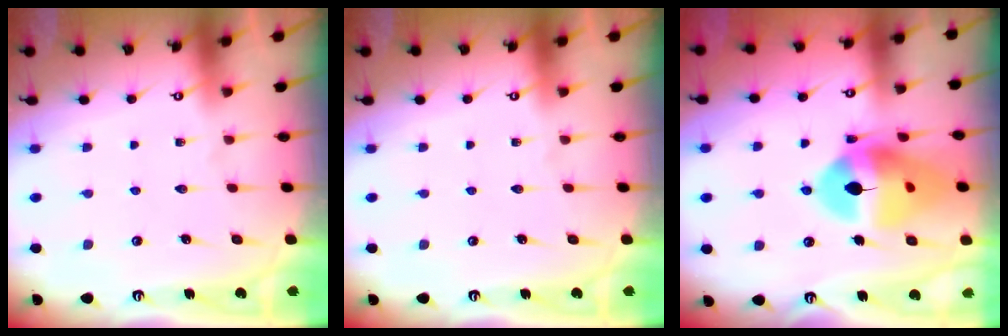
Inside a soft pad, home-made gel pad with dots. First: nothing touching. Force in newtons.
{"total": 0.0}
{"total": 16.8, "press": 16.7, "slide": 1.6}